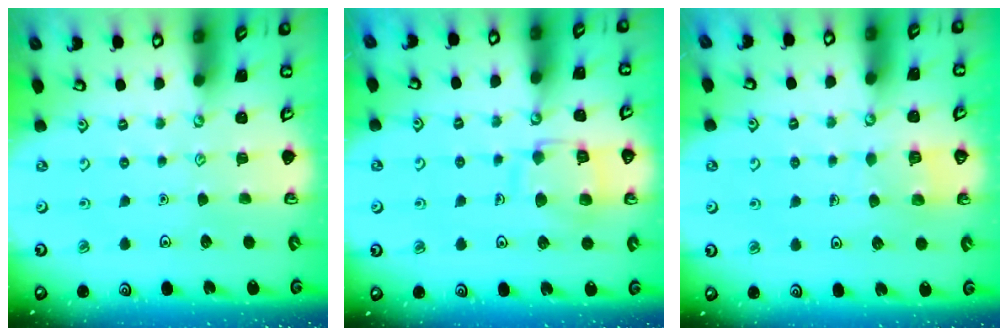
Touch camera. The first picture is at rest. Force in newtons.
{"total": 11.2, "press": 11.2, "slide": 1.0}
{"total": 4.7, "press": 4.7, "slide": 0.4}